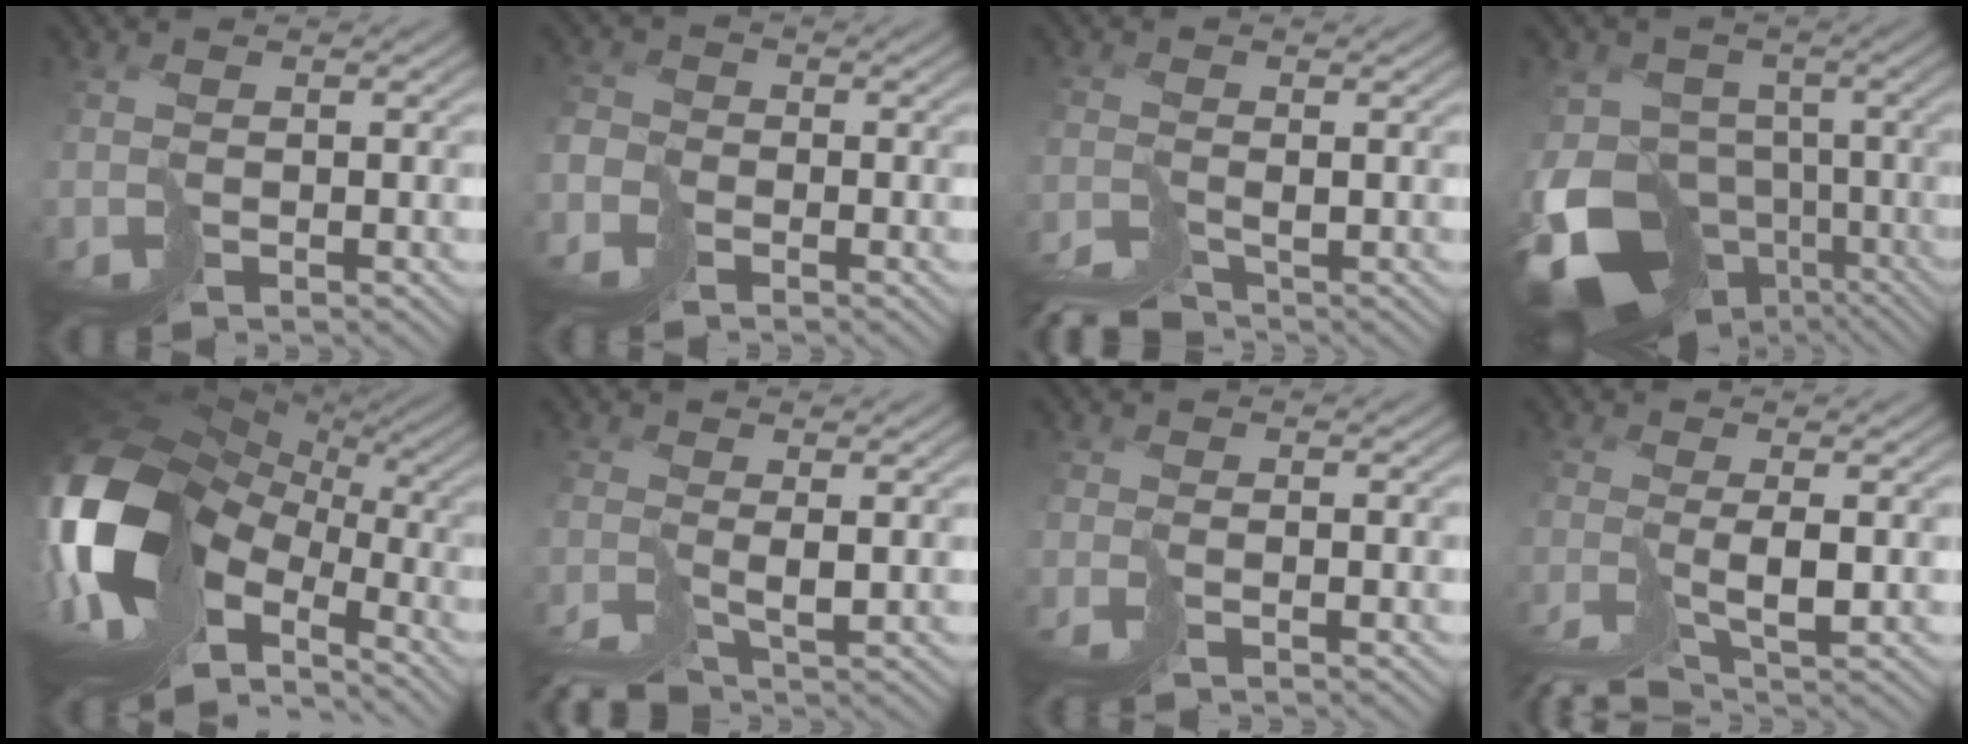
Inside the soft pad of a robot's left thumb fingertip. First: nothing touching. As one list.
[{"total": 2.4, "force": [-2.2, 0.9, -0.2], "torque": [0.008, 0.003, -0.048]}, {"total": 4.0, "force": [-3.9, 0.2, 0.8], "torque": [0.007, -0.005, -0.070]}, {"total": 15.6, "force": [-7.3, 10.8, 8.6], "torque": [-0.212, -0.033, -0.074]}, {"total": 17.9, "force": [-2.9, 12.3, 12.8], "torque": [-0.320, -0.041, -0.027]}, {"total": 3.3, "force": [-2.8, 0.1, 1.8], "torque": [-0.016, -0.010, -0.050]}, {"total": 1.5, "force": [-0.5, -1.2, -0.7], "torque": [0.023, 0.004, -0.010]}, {"total": 3.7, "force": [-2.7, -0.6, 2.5], "torque": [-0.033, -0.004, -0.053]}]